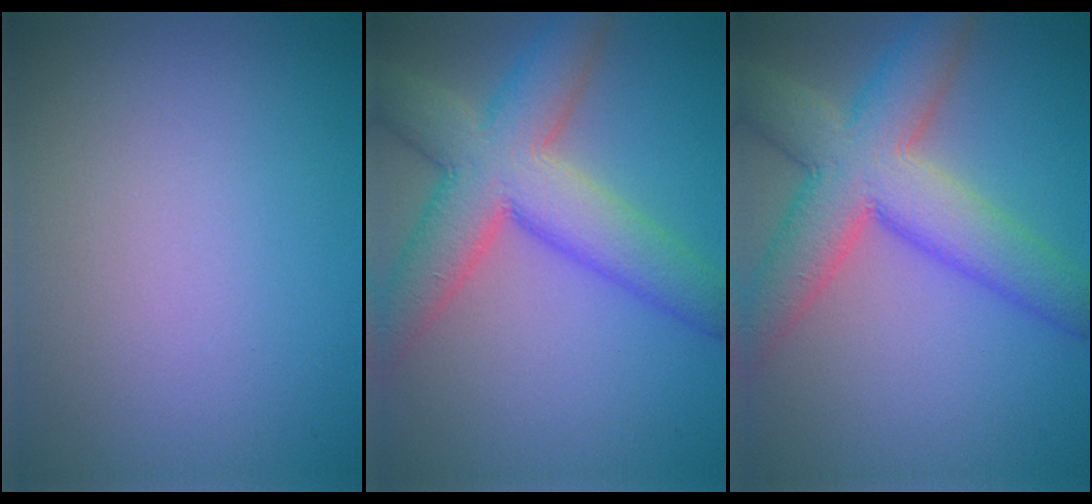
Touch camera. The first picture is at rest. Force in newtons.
{"total": 8.8, "press": 8.8, "slide": 0.8}
{"total": 8.8, "press": 8.8, "slide": 0.8}